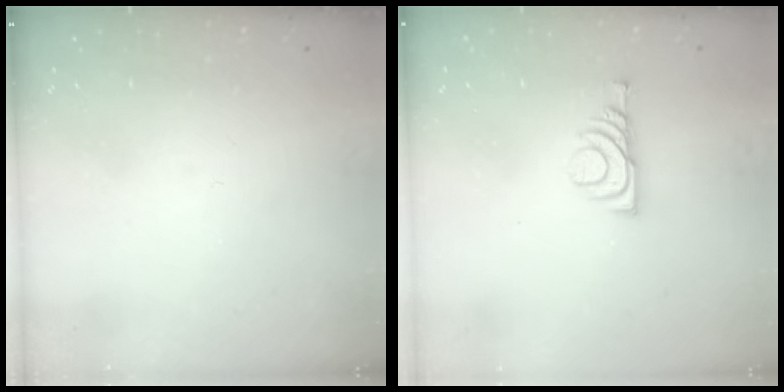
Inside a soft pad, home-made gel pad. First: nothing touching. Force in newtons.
{"total": 7.2, "press": 7.1, "slide": 1.1}